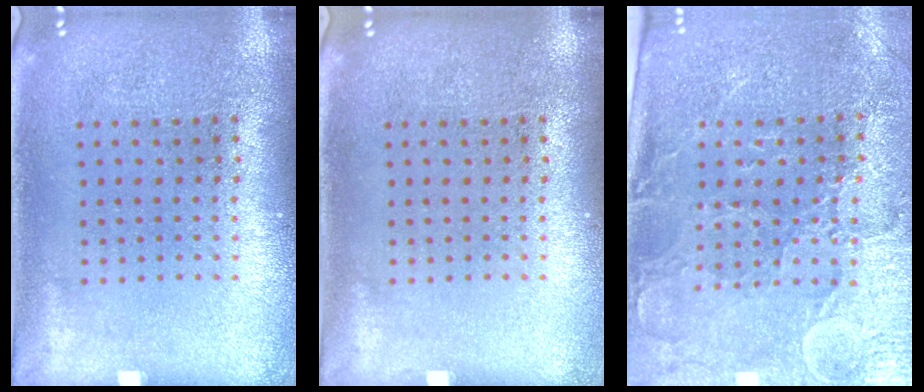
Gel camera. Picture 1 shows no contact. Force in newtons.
{"total": 0.0}
{"total": 3.4, "press": 3.3, "slide": 1.0}